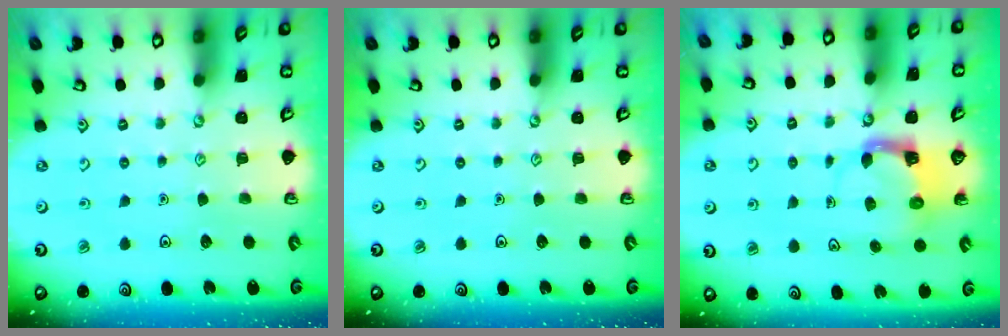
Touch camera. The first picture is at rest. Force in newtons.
{"total": 0.0}
{"total": 3.7, "press": 3.7, "slide": 0.6}